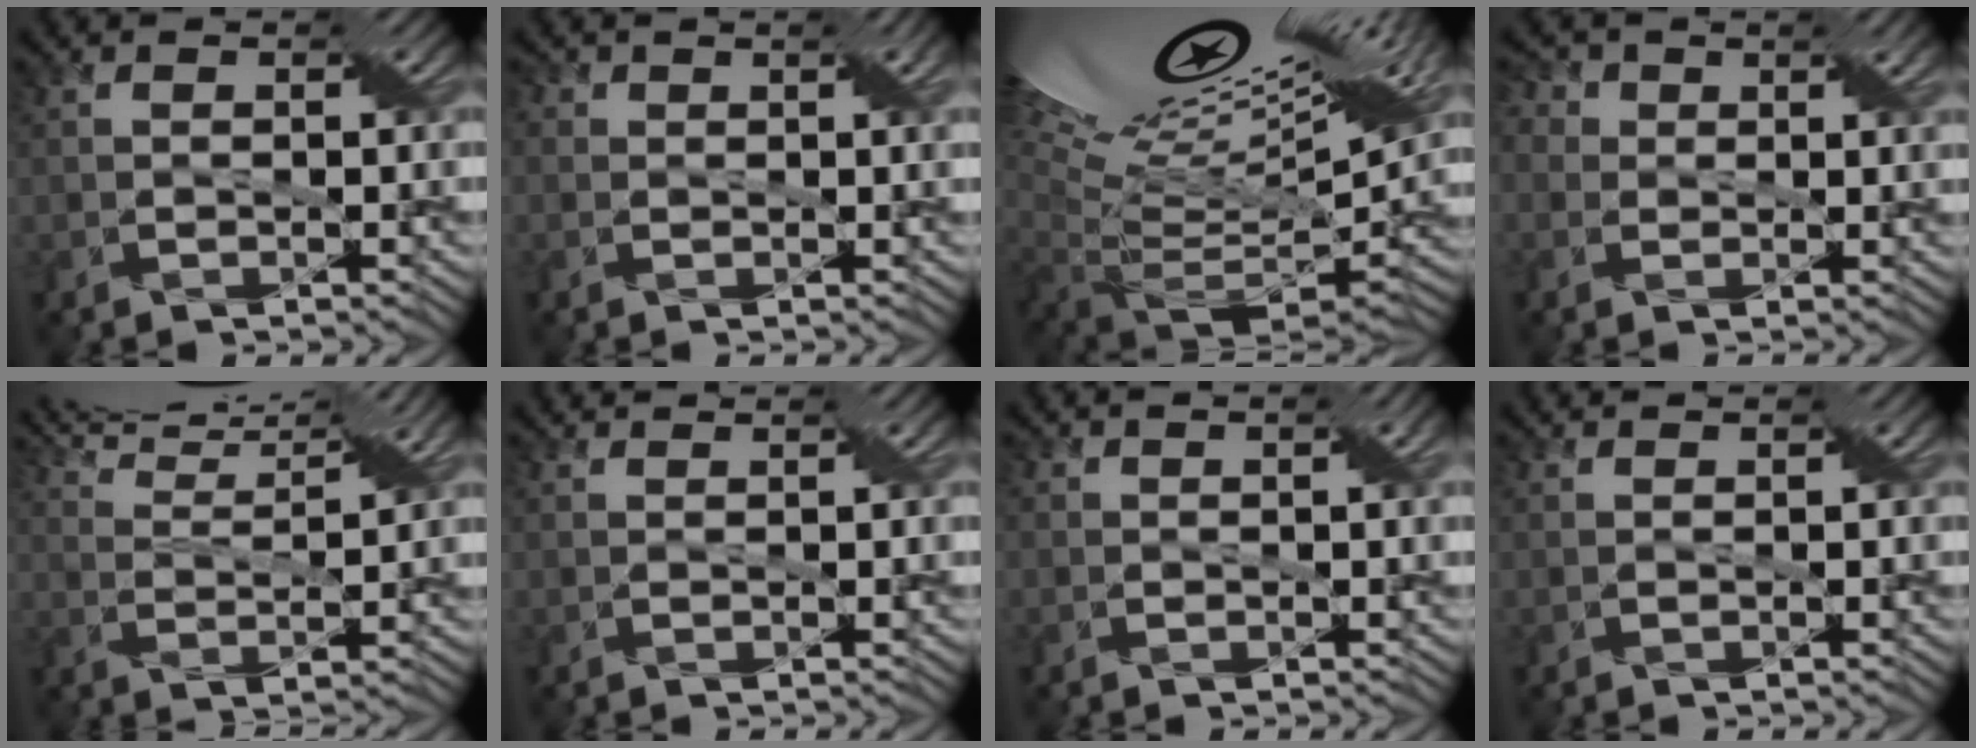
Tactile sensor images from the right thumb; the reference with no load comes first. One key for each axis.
{"total": 1.9, "fx": 0.9, "fy": 1.2, "fz": 1.1, "tx": -0.013, "ty": 0.014, "tz": -0.007}
{"total": 18.1, "fx": 10.0, "fy": 3.9, "fz": 14.5, "tx": -0.266, "ty": 0.047, "tz": 0.160}
{"total": 4.9, "fx": 2.3, "fy": 3.6, "fz": 2.4, "tx": -0.062, "ty": 0.022, "tz": 0.008}
{"total": 9.2, "fx": 8.5, "fy": 0.1, "fz": 3.5, "tx": -0.097, "ty": 0.006, "tz": 0.140}
{"total": 1.2, "fx": 1.2, "fy": -0.2, "fz": 0.2, "tx": -0.011, "ty": 0.002, "tz": 0.014}
{"total": 0.6, "fx": 0.3, "fy": 0.3, "fz": 0.5, "tx": -0.006, "ty": 0.003, "tz": 0.001}
{"total": 0.6, "fx": 0.6, "fy": -0.1, "fz": 0.1, "tx": -0.008, "ty": -0.001, "tz": 0.007}